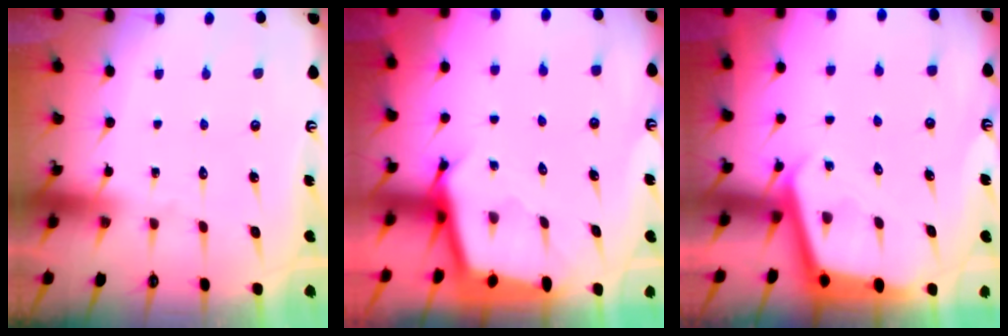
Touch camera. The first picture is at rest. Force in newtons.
{"total": 2.7, "press": 2.7, "slide": 0.1}
{"total": 3.4, "press": 3.4, "slide": 0.2}